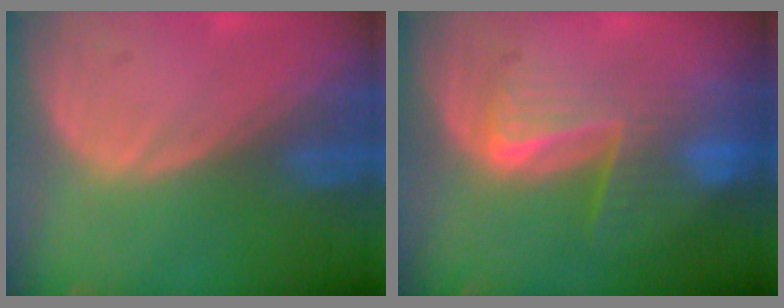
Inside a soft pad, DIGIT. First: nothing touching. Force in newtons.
{"total": 6.7, "press": 6.5, "slide": 1.4}